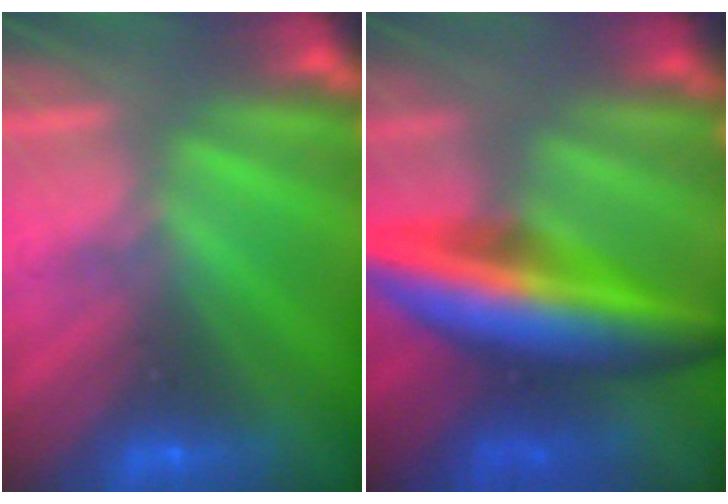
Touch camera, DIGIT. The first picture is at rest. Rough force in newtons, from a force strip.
{"total": 9.6}